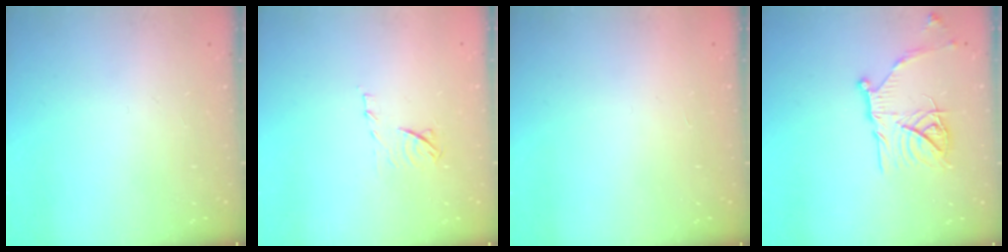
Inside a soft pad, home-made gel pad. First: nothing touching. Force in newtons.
{"total": 7.6, "press": 7.6, "slide": 0.7}
{"total": 1.7, "press": 1.7, "slide": 0.1}
{"total": 18.0, "press": 18.0, "slide": 1.5}